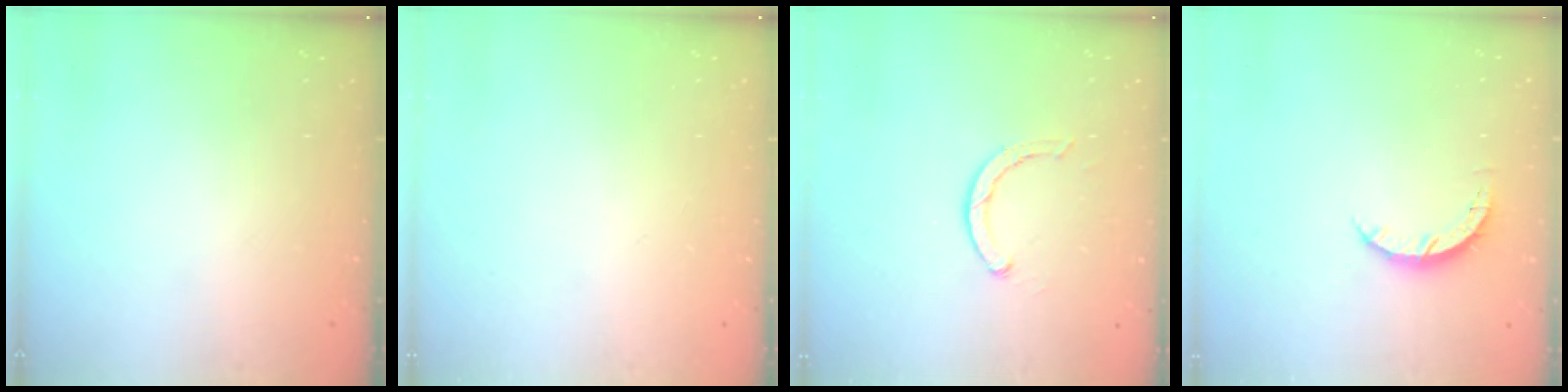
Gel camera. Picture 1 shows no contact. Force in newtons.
{"total": 0.0}
{"total": 3.6, "press": 3.6, "slide": 0.3}
{"total": 4.2, "press": 4.1, "slide": 0.4}